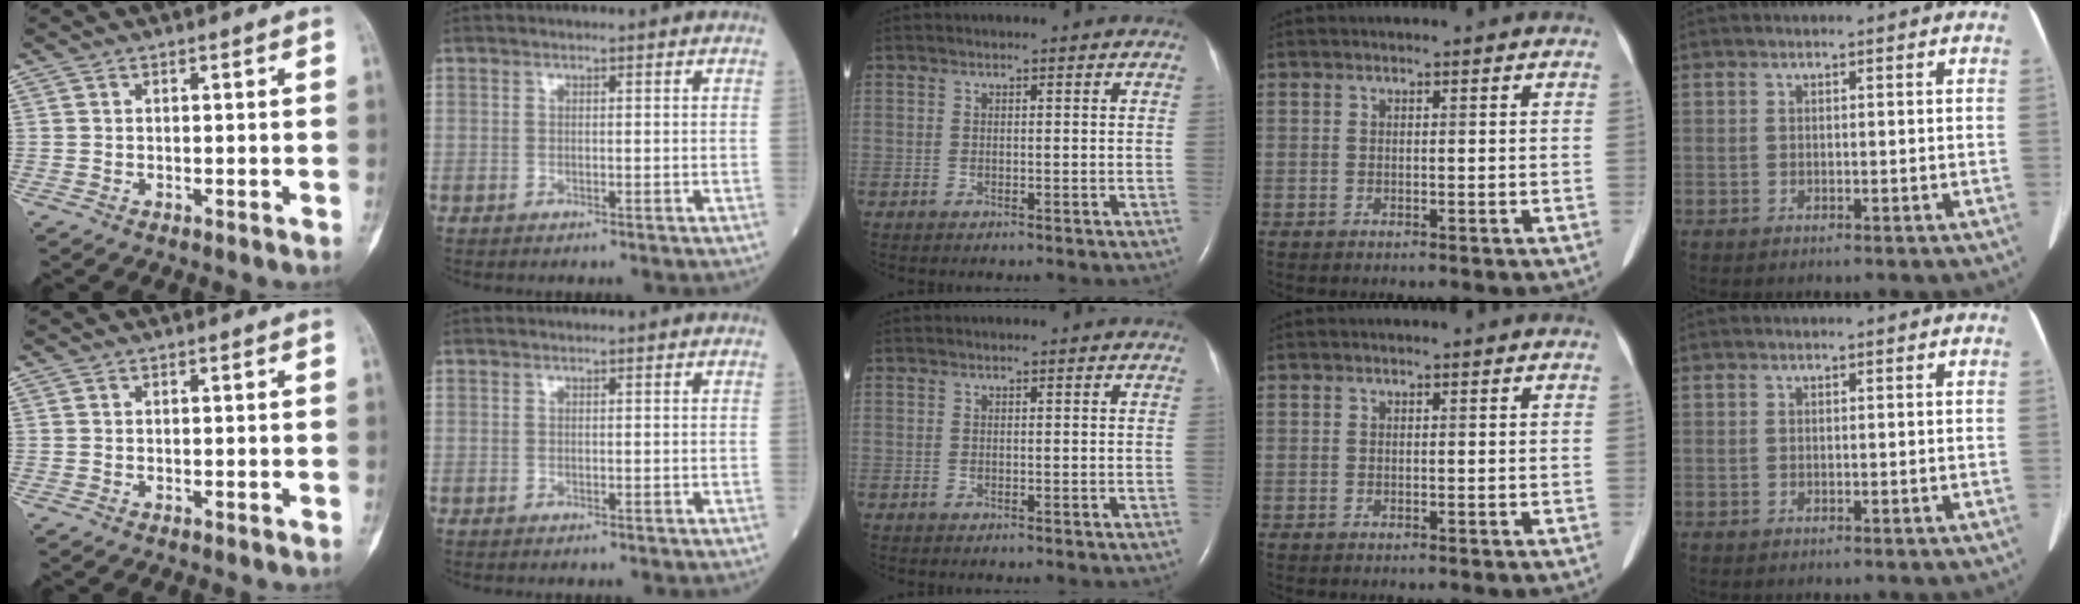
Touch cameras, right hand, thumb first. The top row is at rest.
{}